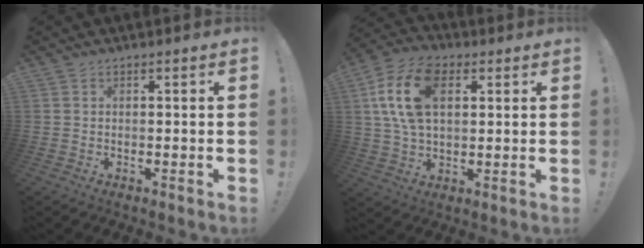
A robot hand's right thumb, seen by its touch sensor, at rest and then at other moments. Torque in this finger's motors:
{"motor_torque": [1.78, 1.83, 0.18, 0.16, 0.39]}